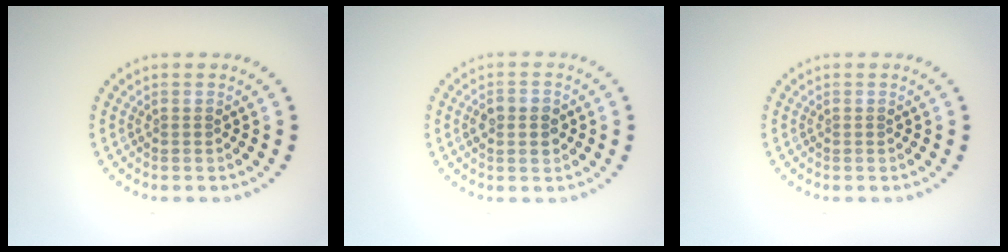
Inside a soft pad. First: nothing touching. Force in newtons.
{"total": 2.9, "press": 2.9, "slide": 0.1}
{"total": 0.0}